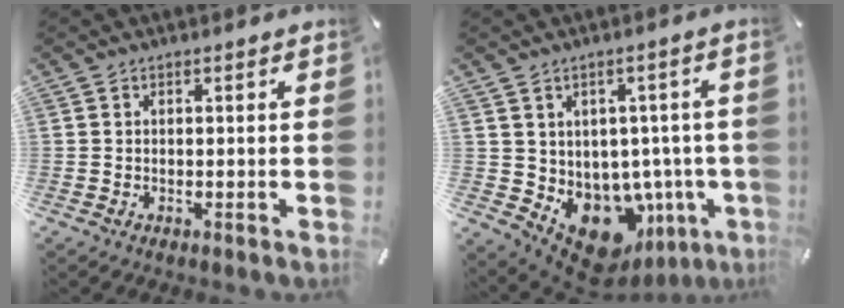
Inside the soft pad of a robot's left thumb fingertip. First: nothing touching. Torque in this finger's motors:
{"motor_torque": [1.78, 2.00, 0.23, 0.17, 0.13]}